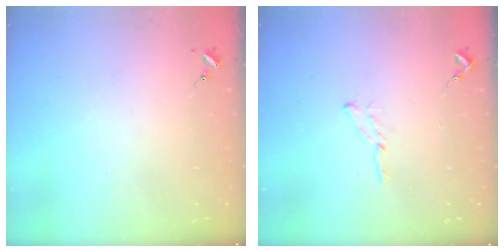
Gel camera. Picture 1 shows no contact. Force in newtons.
{"total": 4.4, "press": 4.3, "slide": 0.5}